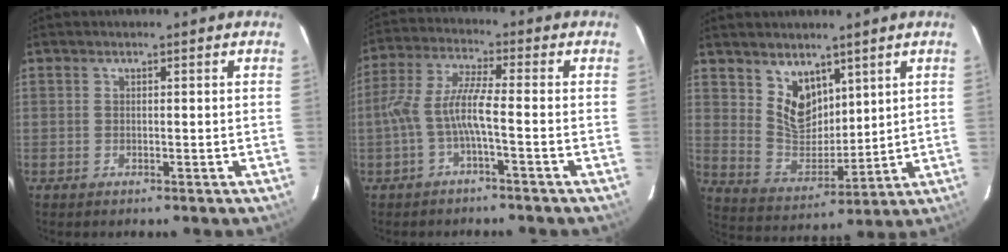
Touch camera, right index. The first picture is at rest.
{"total": 6.5, "force": [-2.4, 0.4, 6.1], "torque": [-0.141, 0.010, -0.044]}
{"total": 9.1, "force": [5.6, 5.8, 4.4], "torque": [-0.073, -0.001, 0.122]}